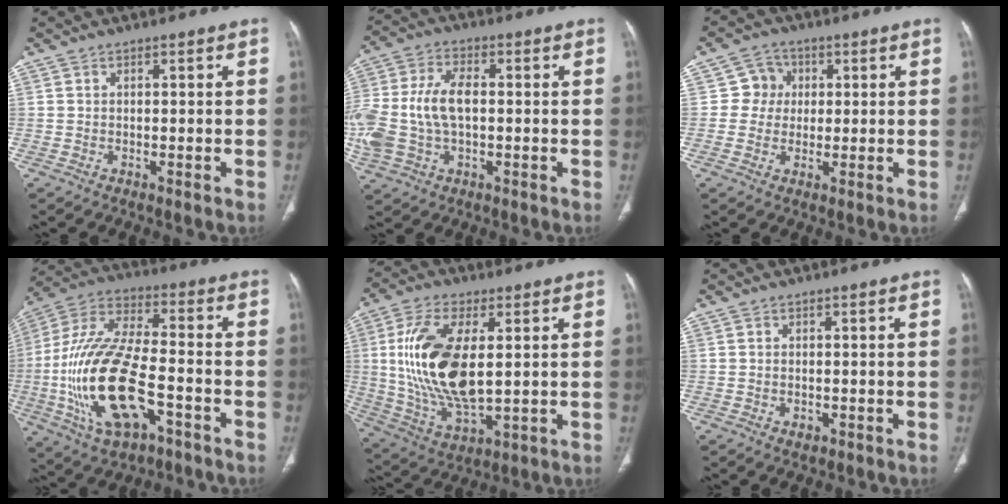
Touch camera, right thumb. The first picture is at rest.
{"total": 16.3, "force": [-0.7, 10.2, 12.7], "torque": [-0.305, 0.016, -0.010]}
{"total": 5.2, "force": [0.7, 5.0, 0.9], "torque": [0.021, 0.009, 0.005]}
{"total": 22.9, "force": [-6.4, 10.3, 19.4], "torque": [-0.406, 0.028, -0.106]}
{"total": 18.8, "force": [2.4, 8.7, 16.5], "torque": [-0.332, -0.016, 0.054]}
{"total": 1.4, "force": [-0.4, 1.0, 0.9], "torque": [-0.010, 0.000, -0.002]}